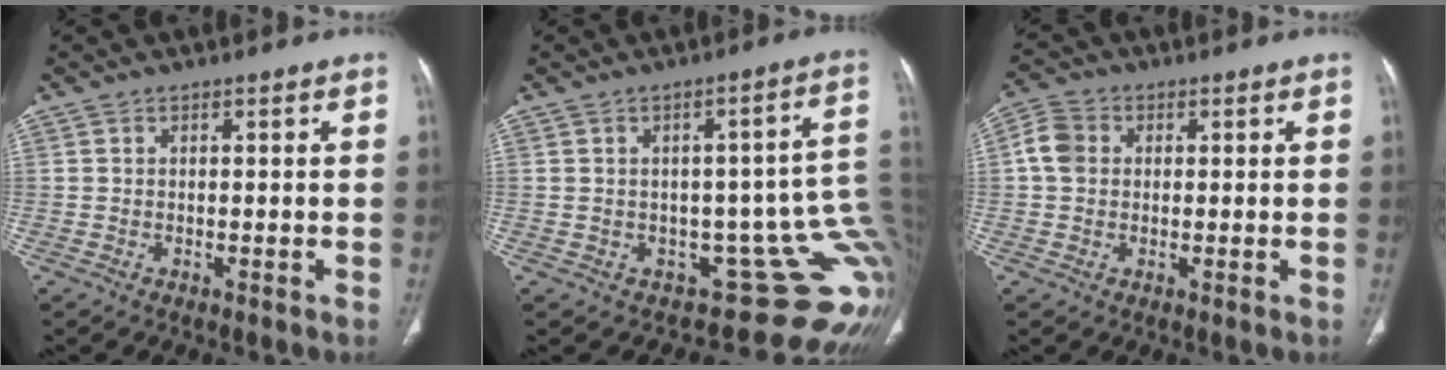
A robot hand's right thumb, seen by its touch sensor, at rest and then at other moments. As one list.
[{"total": 17.8, "force": [-1.4, 9.2, 15.2], "torque": [-0.134, 0.012, -0.002]}, {"total": 5.1, "force": [0.7, 4.3, 2.8], "torque": [-0.051, 0.013, 0.007]}]